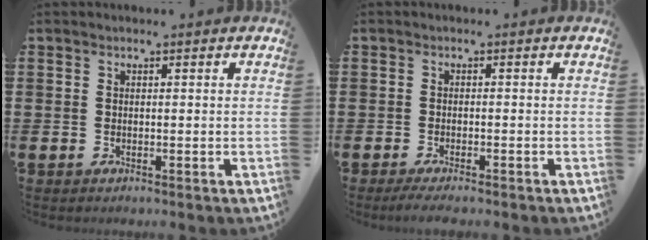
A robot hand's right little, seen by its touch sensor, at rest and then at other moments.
{"total": 1.3, "force": [-1.0, 0.1, 0.9], "torque": [-0.013, -0.002, -0.018]}